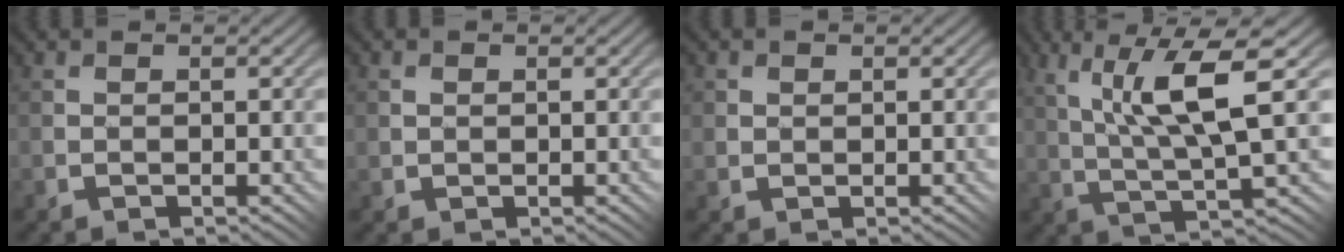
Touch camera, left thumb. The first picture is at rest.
{"total": 1.0, "force": [0.5, 0.9, 0.1], "torque": [-0.005, 0.001, 0.011]}
{"total": 1.6, "force": [0.8, 1.4, 0.1], "torque": [-0.011, 0.003, 0.016]}
{"total": 8.8, "force": [3.5, 1.2, 7.9], "torque": [-0.149, 0.012, 0.065]}